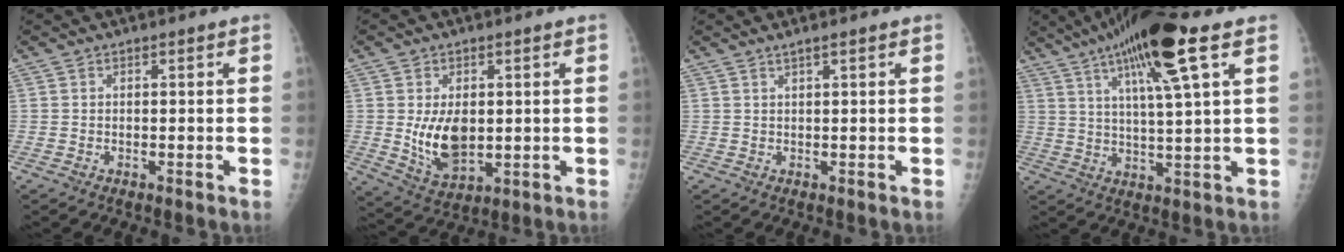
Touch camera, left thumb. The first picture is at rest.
{"total": 8.7, "force": [0.3, 5.3, 6.9], "torque": [-0.100, -0.020, 0.024]}
{"total": 1.3, "force": [0.9, -0.1, 0.9], "torque": [-0.012, -0.001, 0.019]}
{"total": 16.1, "force": [8.0, 2.1, 13.8], "torque": [-0.234, -0.012, 0.137]}